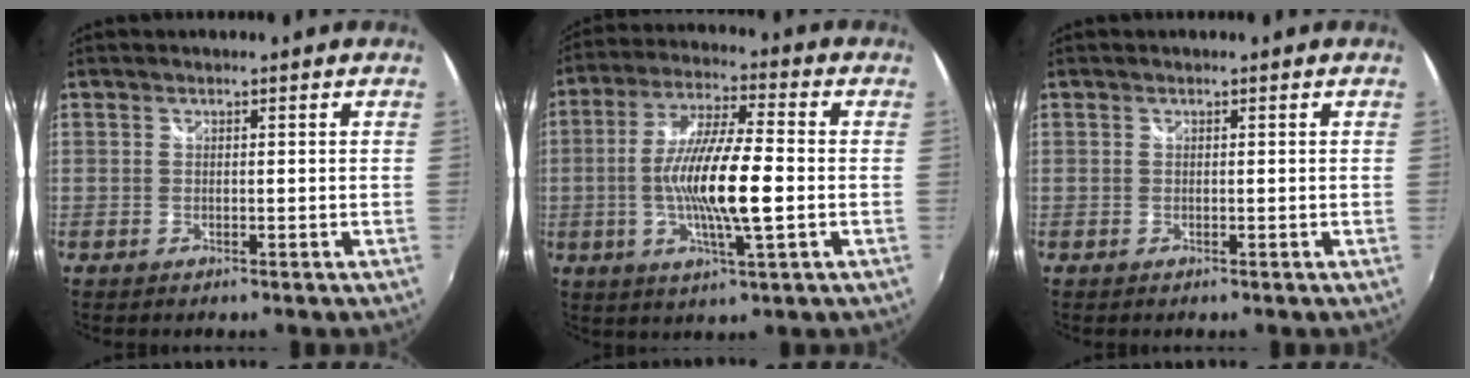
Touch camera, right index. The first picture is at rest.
{"total": 13.7, "force": [-2.1, 2.1, 13.4], "torque": [-0.256, -0.005, -0.042]}
{"total": 0.0}